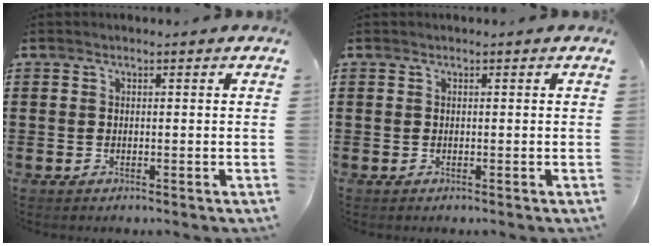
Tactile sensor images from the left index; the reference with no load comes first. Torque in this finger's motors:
{"motor_torque": [0.00, 0.00, 0.00, 0.00]}